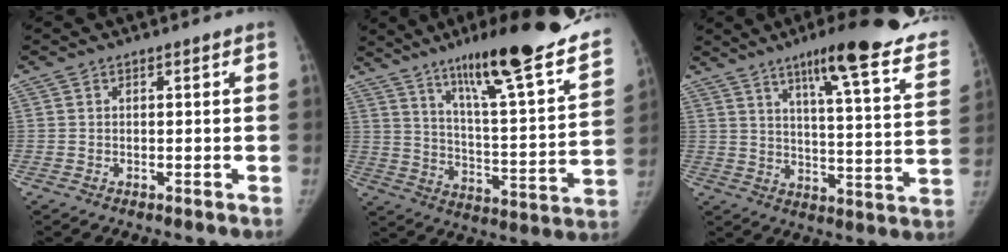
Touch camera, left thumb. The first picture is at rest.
{"total": 28.3, "force": [20.1, 4.0, 19.5], "torque": [-0.269, -0.078, 0.295]}
{"total": 25.3, "force": [17.6, 4.0, 17.8], "torque": [-0.221, -0.069, 0.232]}